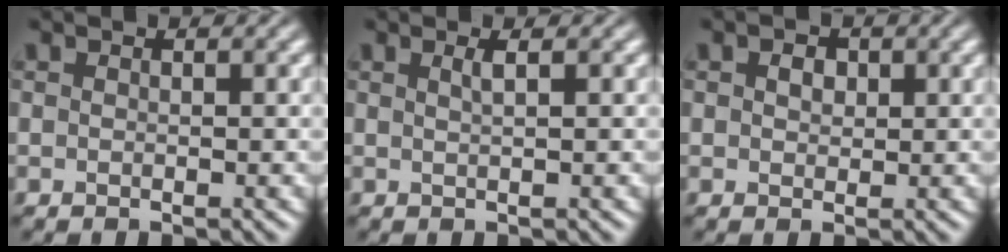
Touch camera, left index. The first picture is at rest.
{"total": 1.2, "force": [0.5, 0.4, 1.1], "torque": [-0.013, 0.002, 0.006]}
{"total": 1.5, "force": [0.5, 1.2, 0.8], "torque": [-0.013, 0.001, 0.006]}